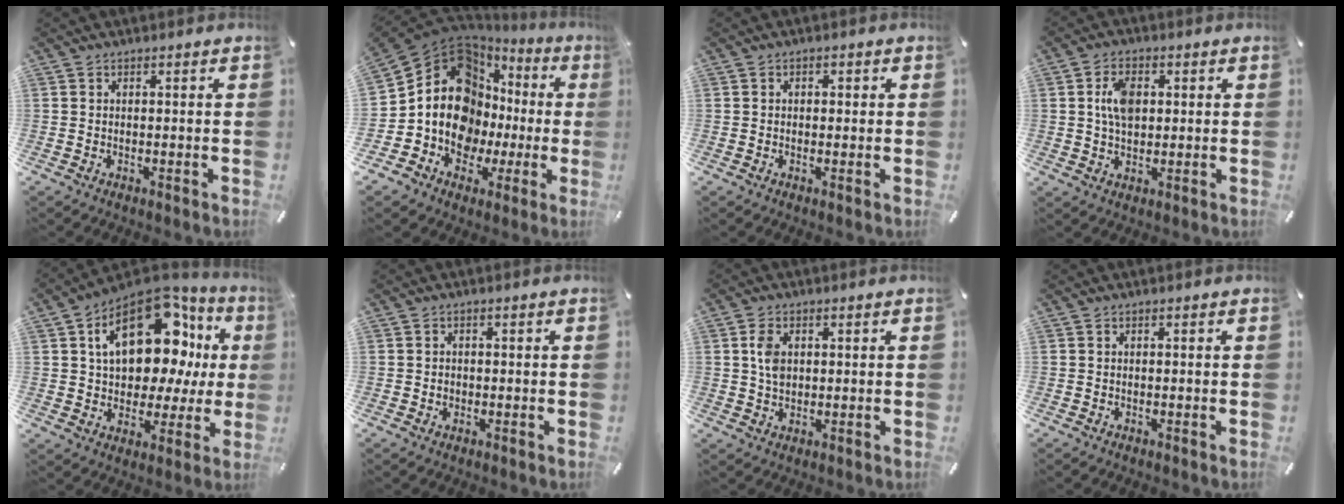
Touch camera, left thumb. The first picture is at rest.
{"total": 16.0, "force": [2.3, 13.3, 8.6], "torque": [-0.178, -0.041, 0.047]}
{"total": 1.0, "force": [0.0, 0.8, 0.6], "torque": [-0.011, 0.004, -0.002]}
{"total": 6.8, "force": [1.4, 4.3, 5.0], "torque": [-0.102, -0.001, 0.018]}
{"total": 21.4, "force": [7.3, 13.2, 15.2], "torque": [-0.225, -0.039, 0.122]}
{"total": 1.3, "force": [-0.2, 1.1, 0.6], "torque": [-0.013, 0.004, -0.005]}
{"total": 4.6, "force": [1.1, 3.3, 3.0], "torque": [-0.065, 0.001, 0.016]}
{"total": 0.0}